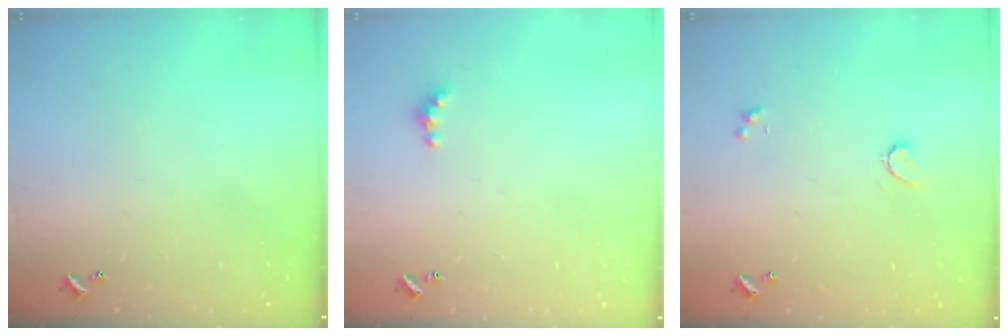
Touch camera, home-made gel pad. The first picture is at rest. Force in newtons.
{"total": 2.8, "press": 2.8, "slide": 0.5}
{"total": 0.8, "press": 0.7, "slide": 0.4}